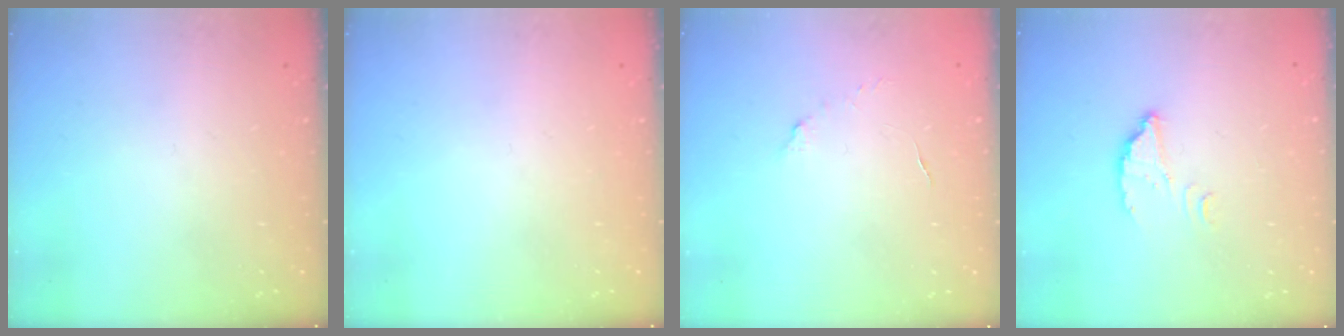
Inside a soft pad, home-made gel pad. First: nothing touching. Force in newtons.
{"total": 0.0}
{"total": 3.8, "press": 3.8, "slide": 0.4}
{"total": 2.6, "press": 2.6, "slide": 0.2}